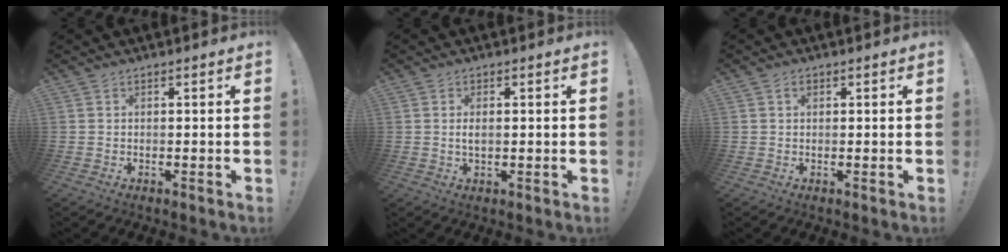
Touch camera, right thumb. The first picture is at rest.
{"total": 2.2, "force": [0.1, 0.9, 2.0], "torque": [-0.030, 0.001, 0.000]}
{"total": 0.9, "force": [0.4, 0.7, 0.5], "torque": [-0.004, 0.000, 0.005]}